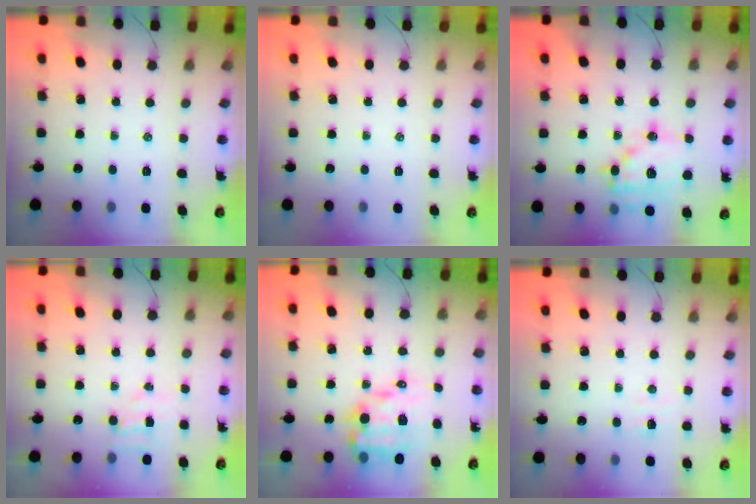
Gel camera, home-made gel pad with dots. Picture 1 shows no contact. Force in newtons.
{"total": 0.0}
{"total": 15.9, "press": 15.6, "slide": 3.0}
{"total": 3.9, "press": 3.7, "slide": 1.0}
{"total": 10.7, "press": 10.4, "slide": 2.7}
{"total": 3.4, "press": 3.3, "slide": 0.8}